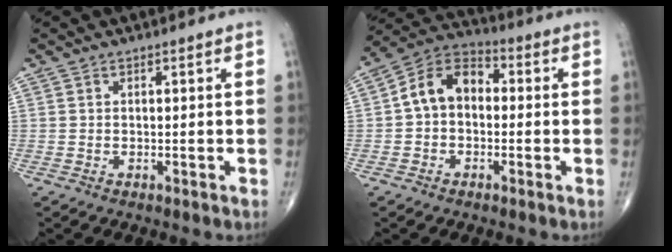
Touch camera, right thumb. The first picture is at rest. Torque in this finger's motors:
{"motor_torque": [0.06, 0.06, 0.13, -0.13, 0.03]}